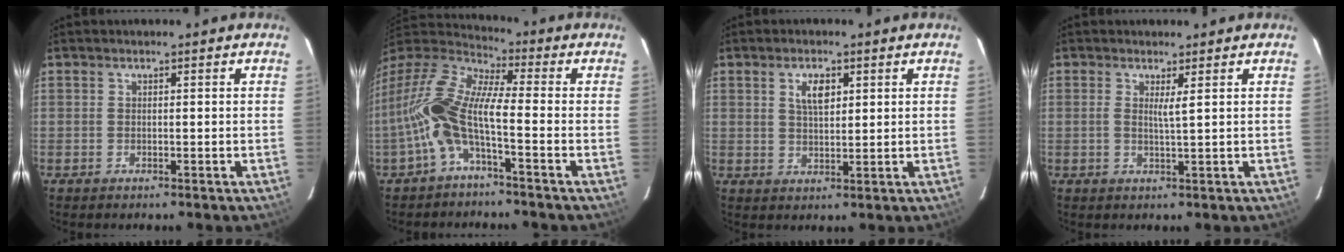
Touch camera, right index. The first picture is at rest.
{"total": 13.6, "force": [-3.7, 3.7, 12.5], "torque": [-0.248, 0.007, -0.081]}
{"total": 4.3, "force": [1.7, 2.0, 3.4], "torque": [-0.059, 0.005, 0.031]}
{"total": 1.8, "force": [0.7, -0.4, 1.7], "torque": [-0.030, -0.005, 0.011]}